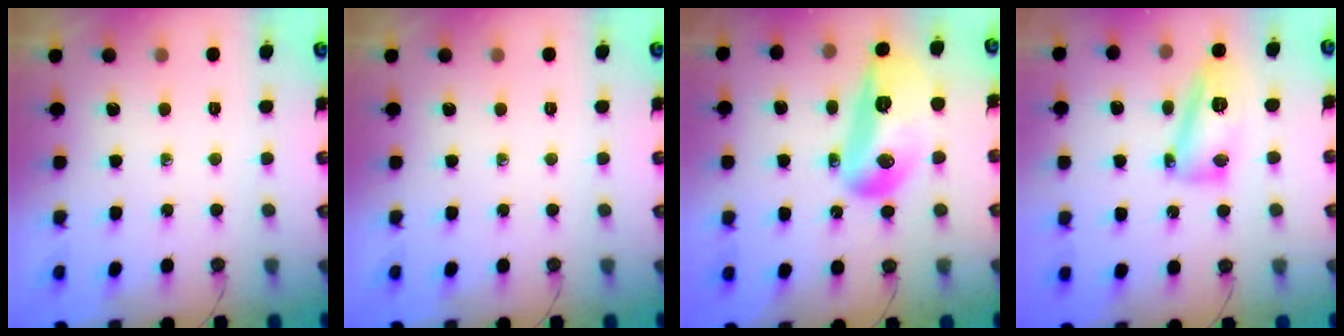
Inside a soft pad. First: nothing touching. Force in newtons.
{"total": 0.0}
{"total": 17.7, "press": 17.0, "slide": 4.6}
{"total": 14.1, "press": 14.0, "slide": 1.4}